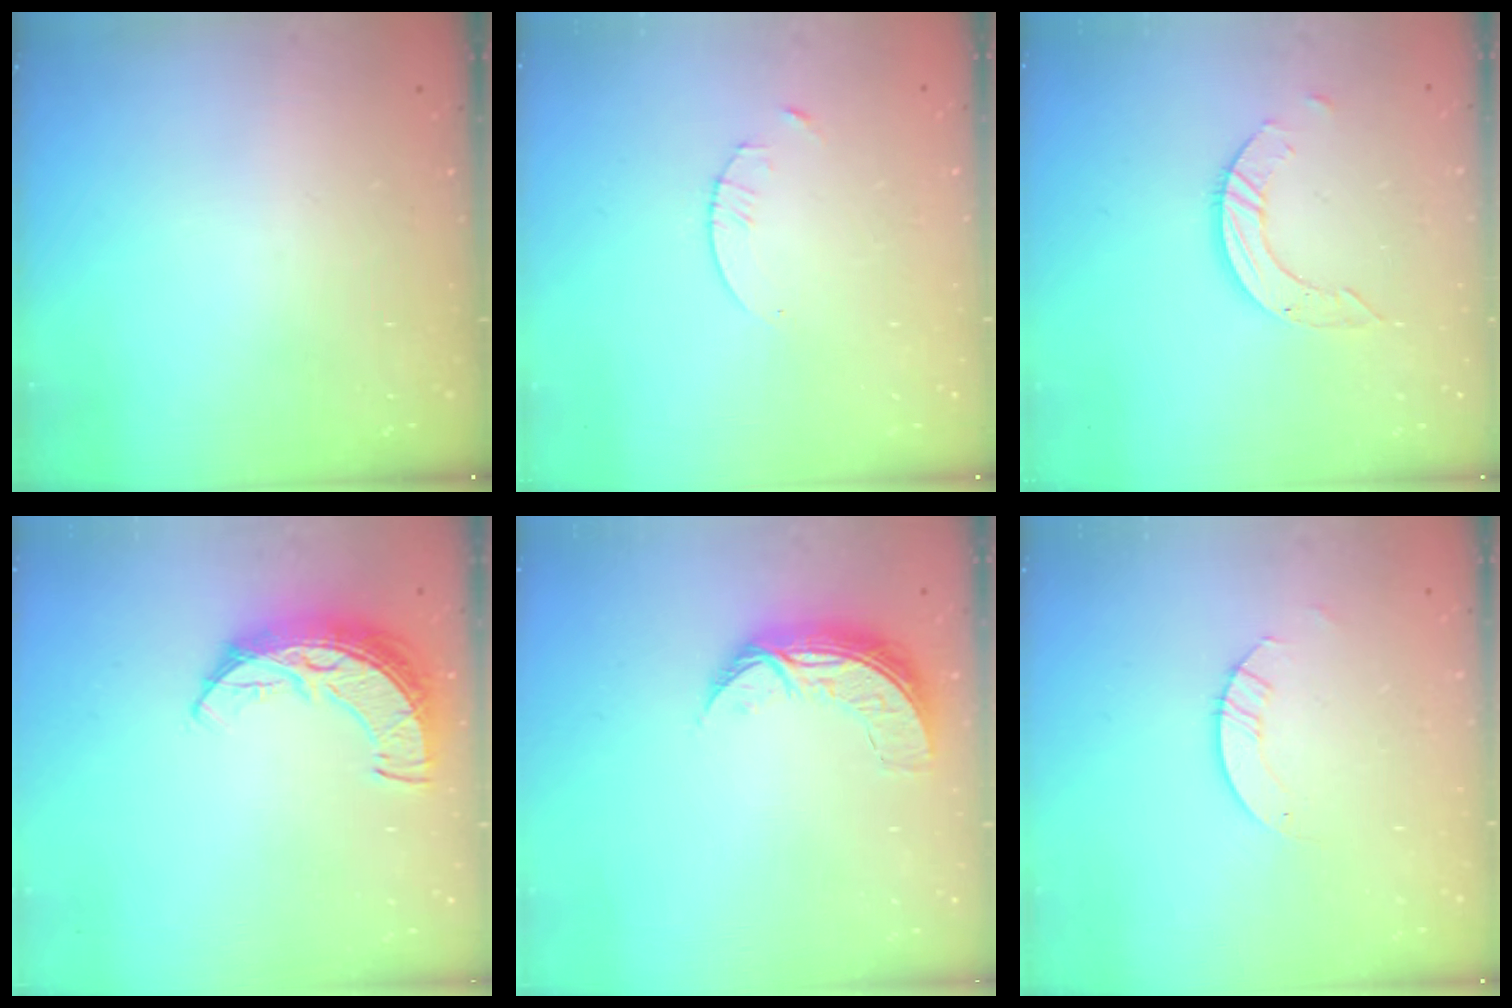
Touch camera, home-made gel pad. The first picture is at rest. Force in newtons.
{"total": 1.3, "press": 1.3, "slide": 0.2}
{"total": 5.8, "press": 5.8, "slide": 0.1}
{"total": 9.6, "press": 9.6, "slide": 0.6}
{"total": 7.8, "press": 7.8, "slide": 0.7}
{"total": 2.9, "press": 2.9, "slide": 0.3}